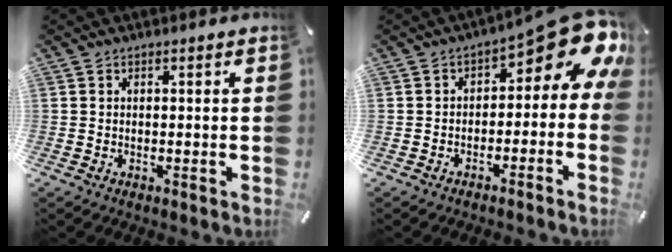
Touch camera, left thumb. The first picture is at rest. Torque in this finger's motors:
{"motor_torque": [2.25, 2.44, 1.10, 0.45, 0.14]}